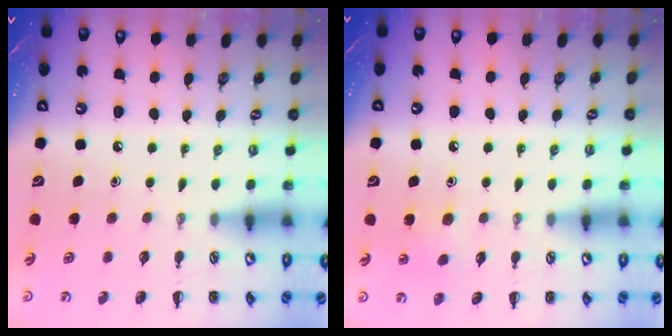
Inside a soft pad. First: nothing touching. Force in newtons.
{"total": 5.8, "press": 5.6, "slide": 1.5}